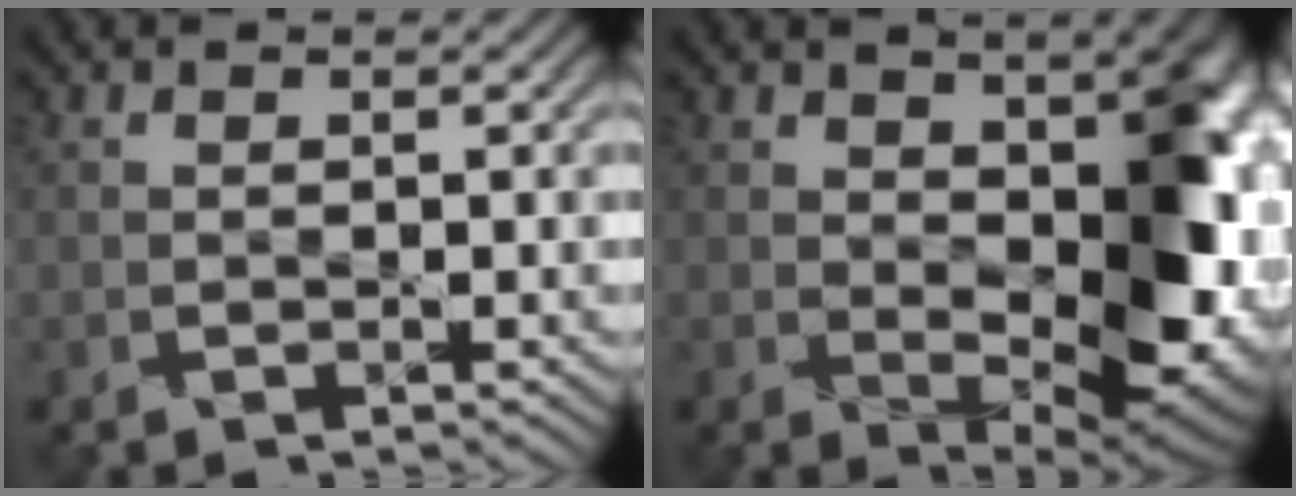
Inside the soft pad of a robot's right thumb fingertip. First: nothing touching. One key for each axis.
{"total": 13.1, "fx": 0.6, "fy": 7.2, "fz": 10.9, "tx": -0.137, "ty": -0.023, "tz": 0.020}